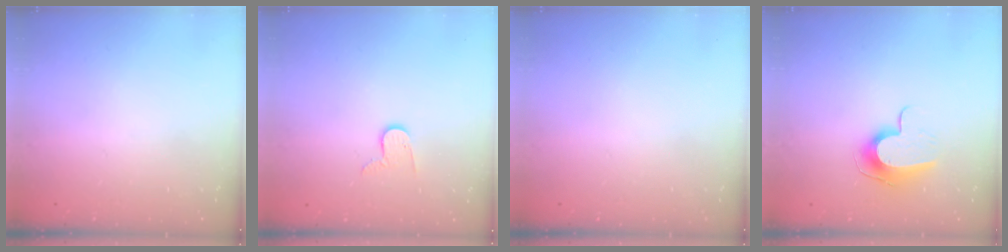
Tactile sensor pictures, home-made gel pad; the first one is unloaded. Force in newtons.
{"total": 6.5, "press": 6.4, "slide": 0.5}
{"total": 0.0}
{"total": 9.3, "press": 9.3, "slide": 0.3}